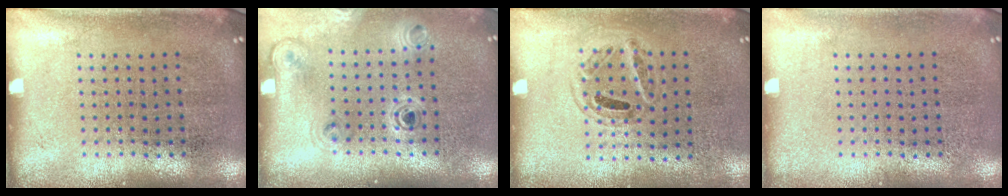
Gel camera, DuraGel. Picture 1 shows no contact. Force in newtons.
{"total": 1.1, "press": 1.1, "slide": 0.2}
{"total": 0.9, "press": 0.8, "slide": 0.4}
{"total": 0.0}